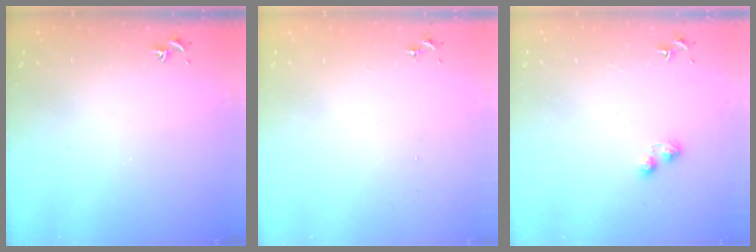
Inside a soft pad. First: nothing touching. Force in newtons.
{"total": 0.0}
{"total": 3.3, "press": 3.3, "slide": 0.4}